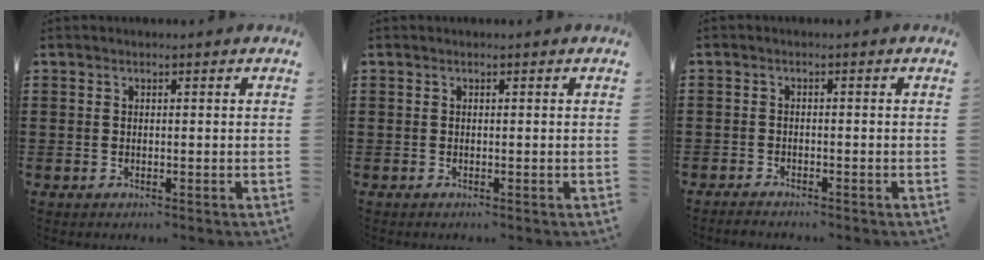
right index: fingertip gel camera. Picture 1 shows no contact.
{"total": 0.0}
{"total": 1.3, "force": [-1.3, 0.2, -0.1], "torque": [-0.003, 0.004, -0.028]}